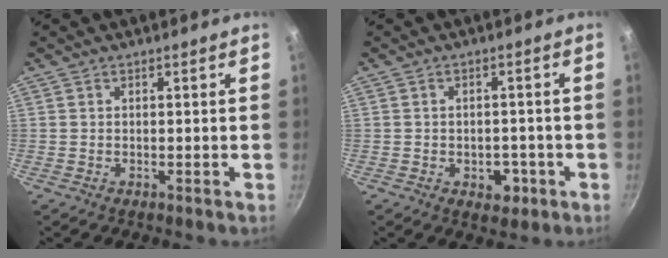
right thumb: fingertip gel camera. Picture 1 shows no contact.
{"total": 4.6, "force": [-1.8, 3.1, 2.8], "torque": [-0.021, 0.007, -0.017]}